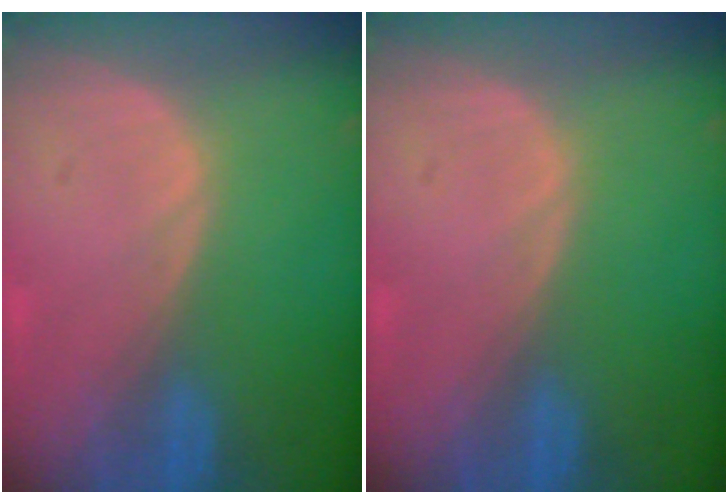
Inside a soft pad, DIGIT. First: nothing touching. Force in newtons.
{"total": 0.0}